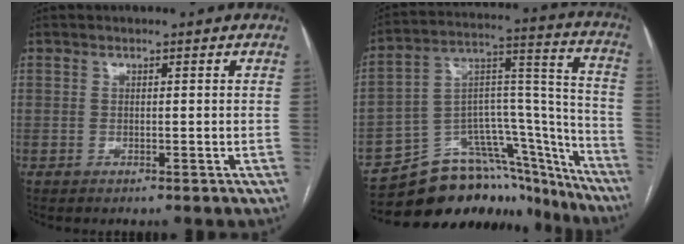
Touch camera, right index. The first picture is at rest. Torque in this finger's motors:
{"motor_torque": [-0.08, -0.94, -1.05, -0.21]}